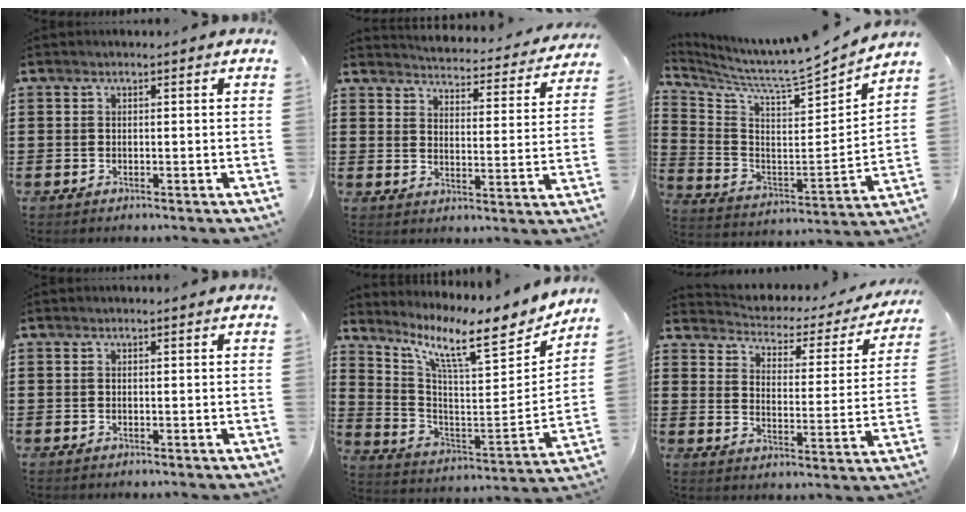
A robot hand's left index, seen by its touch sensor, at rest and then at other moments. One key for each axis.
{"total": 3.8, "fx": 3.8, "fy": -0.2, "fz": 0.1, "tx": -0.017, "ty": -0.037, "tz": 0.060}
{"total": 5.4, "fx": 5.2, "fy": 0.0, "fz": 1.4, "tx": -0.062, "ty": -0.059, "tz": 0.078}
{"total": 0.0}
{"total": 11.1, "fx": 8.5, "fy": 1.6, "fz": 6.9, "tx": -0.148, "ty": -0.066, "tz": 0.133}
{"total": 2.7, "fx": 2.5, "fy": 0.9, "fz": 0.3, "tx": -0.026, "ty": -0.024, "tz": 0.033}